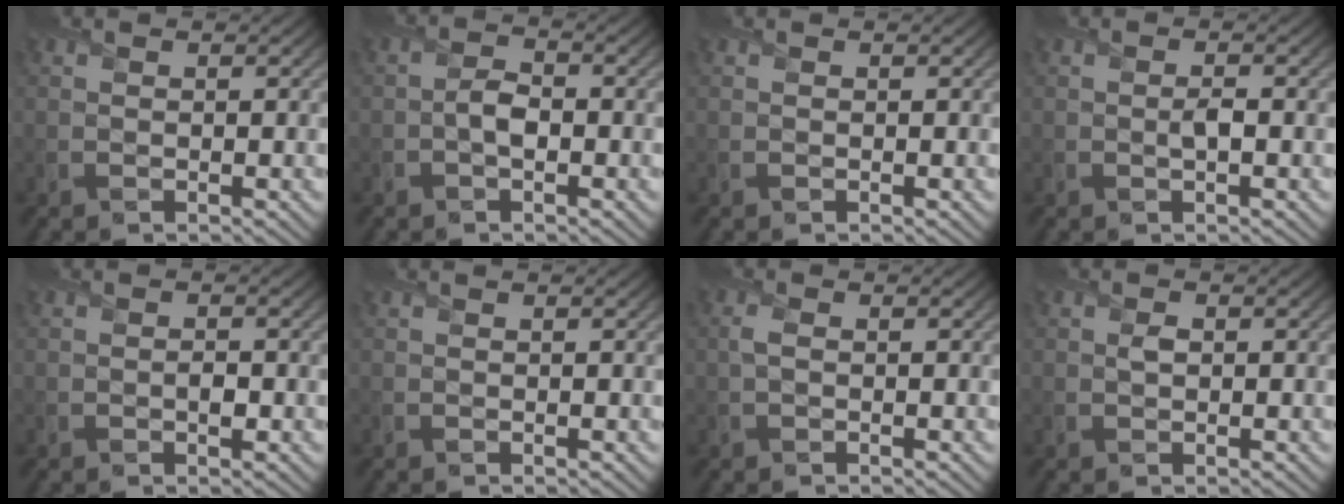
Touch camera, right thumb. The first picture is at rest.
{"total": 2.5, "force": [-0.8, 1.3, 1.9], "torque": [-0.035, 0.002, -0.021]}
{"total": 0.0}
{"total": 1.2, "force": [-0.2, 0.5, 1.1], "torque": [-0.020, 0.000, -0.004]}
{"total": 1.2, "force": [-0.4, 0.6, 0.9], "torque": [-0.012, -0.002, -0.007]}
{"total": 0.0}
{"total": 1.1, "force": [-0.1, 0.5, 0.9], "torque": [-0.026, 0.001, -0.003]}
{"total": 0.9, "force": [0.1, 0.6, 0.6], "torque": [-0.010, 0.000, 0.001]}